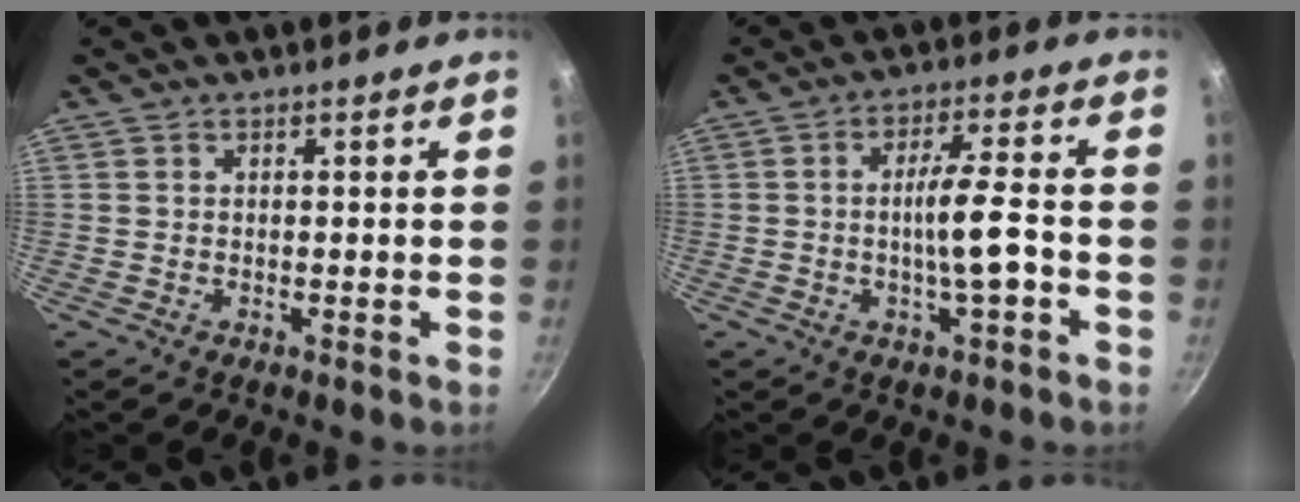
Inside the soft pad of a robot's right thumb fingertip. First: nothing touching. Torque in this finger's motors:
{"motor_torque": [2.50, 1.31, 1.72, -1.07, 0.60]}